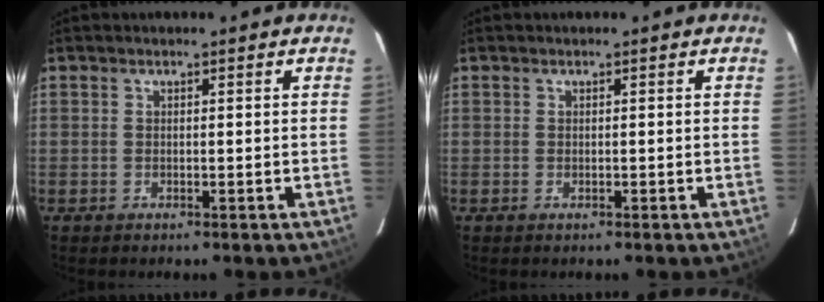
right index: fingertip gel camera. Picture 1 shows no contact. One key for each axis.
{"total": 0.0}